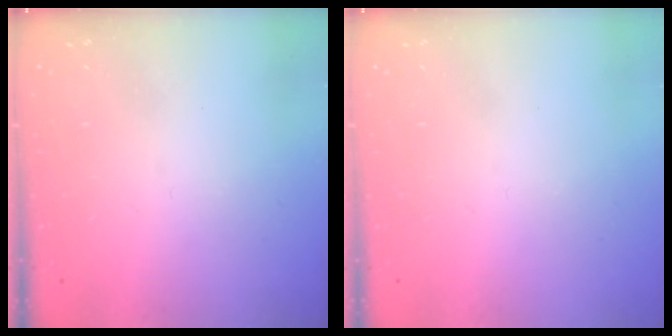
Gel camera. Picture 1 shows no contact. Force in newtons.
{"total": 1.7, "press": 1.6, "slide": 0.1}